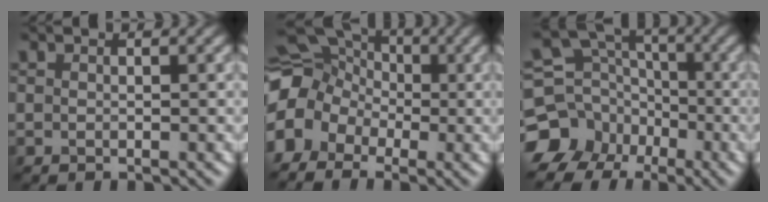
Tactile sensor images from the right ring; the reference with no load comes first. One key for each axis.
{"total": 9.8, "fx": -2.0, "fy": 8.1, "fz": 5.0, "tx": -0.103, "ty": 0.007, "tz": -0.074}
{"total": 10.4, "fx": -5.6, "fy": 8.4, "fz": 2.4, "tx": -0.059, "ty": -0.018, "tz": -0.108}